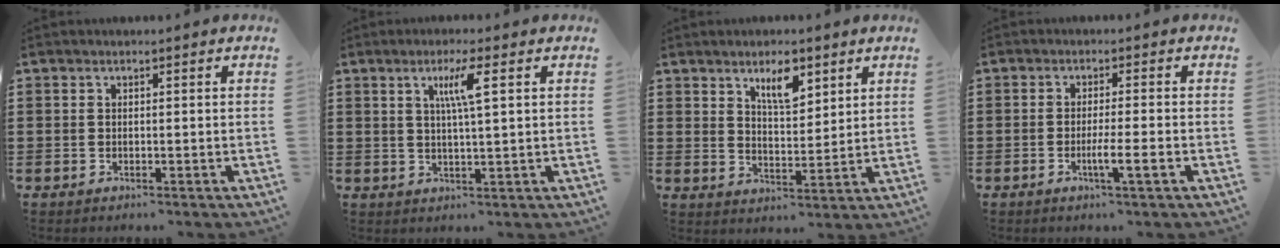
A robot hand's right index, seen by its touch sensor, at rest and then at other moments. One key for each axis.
{"total": 4.8, "fx": 1.8, "fy": 0.1, "fz": 4.5, "tx": -0.092, "ty": 0.002, "tz": 0.025}
{"total": 5.8, "fx": 3.7, "fy": 2.2, "fz": 4.0, "tx": -0.063, "ty": -0.003, "tz": 0.059}
{"total": 3.8, "fx": -1.5, "fy": -0.1, "fz": 3.6, "tx": -0.059, "ty": -0.011, "tz": -0.026}